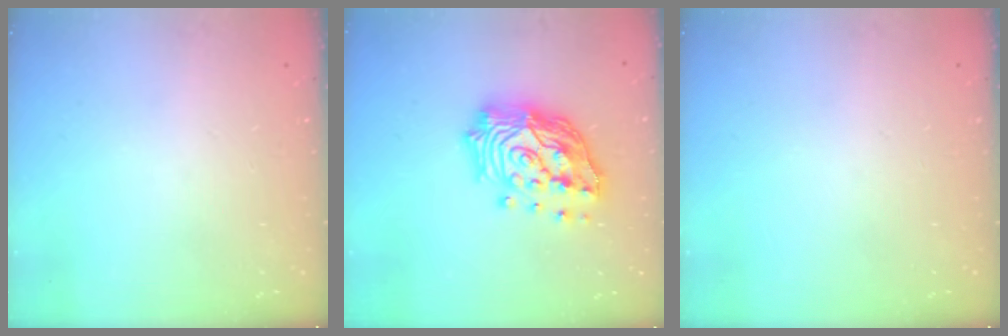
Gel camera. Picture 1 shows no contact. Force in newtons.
{"total": 22.7, "press": 22.6, "slide": 1.9}
{"total": 0.0}